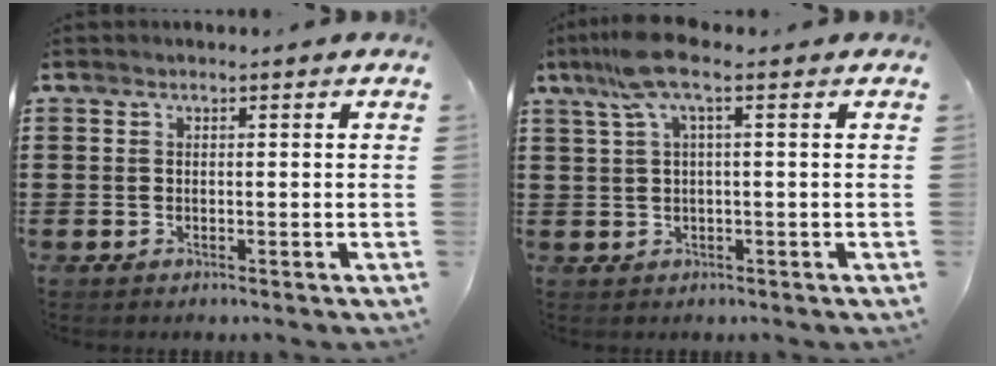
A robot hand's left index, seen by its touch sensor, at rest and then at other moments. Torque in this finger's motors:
{"motor_torque": [0.47, -0.47, 0.64, 0.21]}